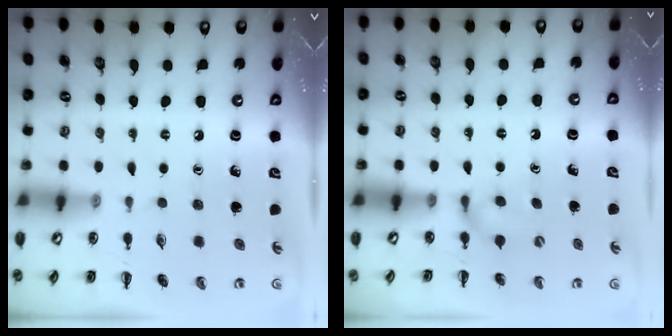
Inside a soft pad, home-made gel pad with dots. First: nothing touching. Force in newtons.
{"total": 5.6, "press": 5.3, "slide": 1.6}